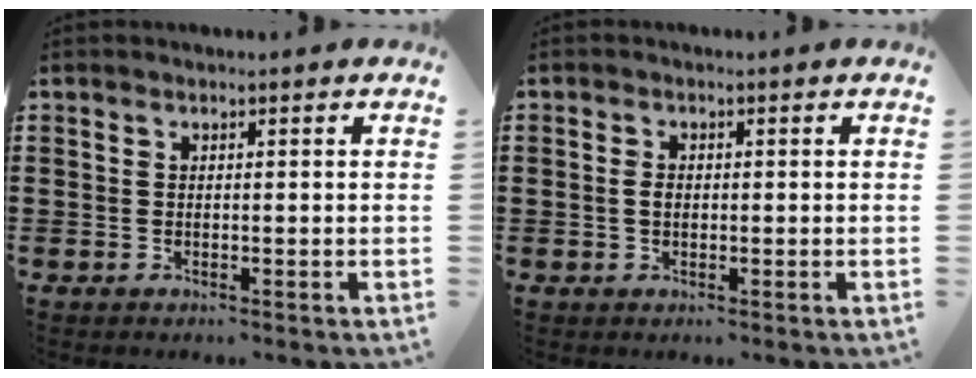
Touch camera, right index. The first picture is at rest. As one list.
[{"total": 1.6, "force": [-0.1, 1.0, 1.2], "torque": [-0.026, 0.007, -0.004]}]